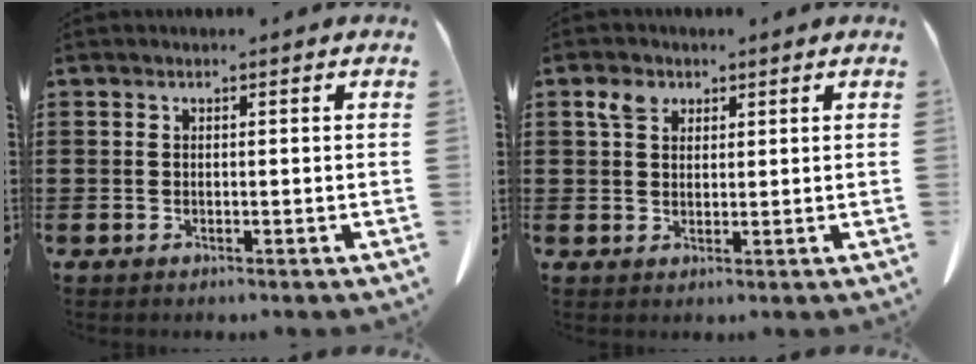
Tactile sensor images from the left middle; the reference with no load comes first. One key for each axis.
{"total": 3.0, "fx": 1.8, "fy": 2.0, "fz": 1.2, "tx": -0.032, "ty": 0.006, "tz": 0.033}